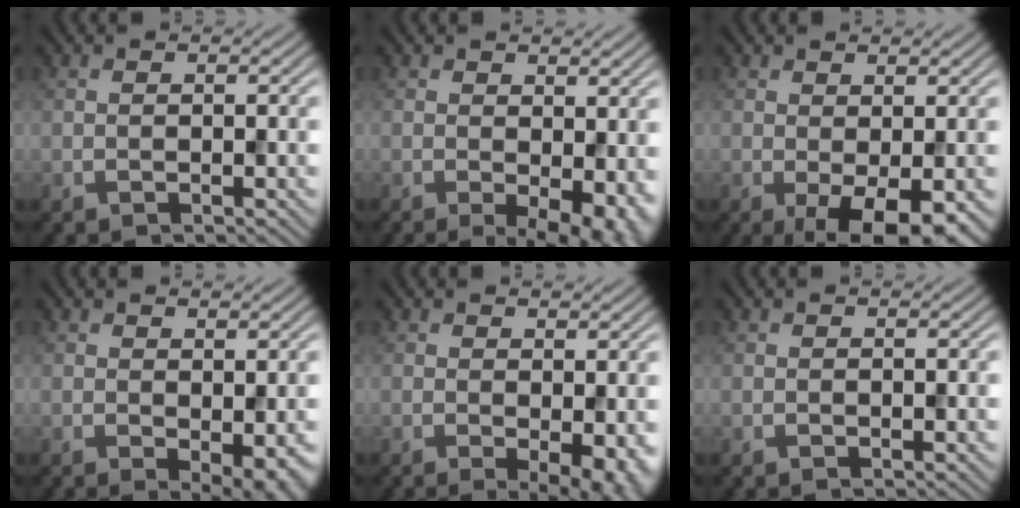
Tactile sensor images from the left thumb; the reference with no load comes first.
{"total": 5.3, "force": [-0.6, 2.1, 4.8], "torque": [-0.070, -0.011, -0.001]}
{"total": 5.7, "force": [-1.6, 2.1, 5.1], "torque": [-0.083, -0.005, -0.020]}
{"total": 3.3, "force": [-0.6, 1.3, 3.0], "torque": [-0.041, -0.008, -0.004]}
{"total": 3.7, "force": [-0.5, 1.1, 3.6], "torque": [-0.051, -0.010, -0.004]}
{"total": 0.0}